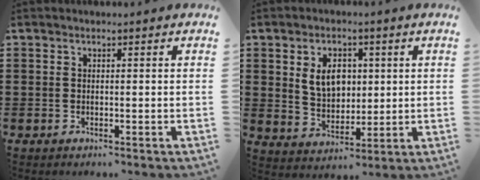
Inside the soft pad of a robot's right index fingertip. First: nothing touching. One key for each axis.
{"total": 6.3, "fx": 1.5, "fy": 4.6, "fz": 4.1, "tx": -0.080, "ty": 0.008, "tz": 0.022}